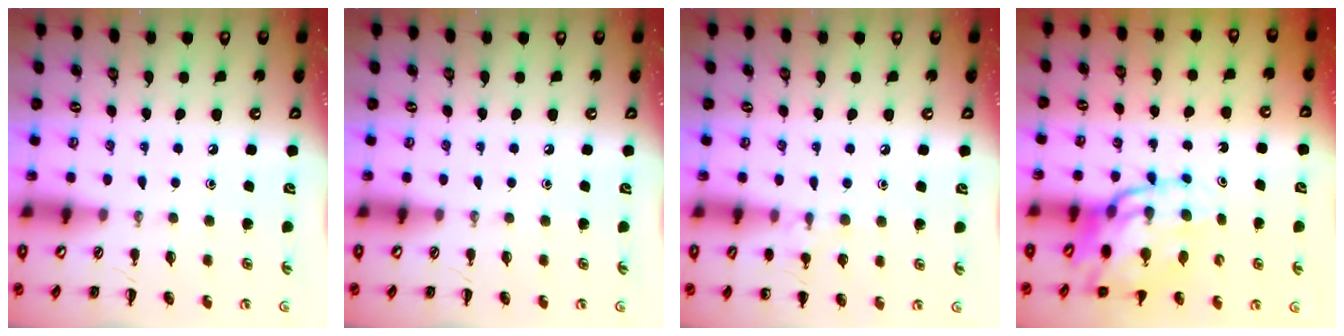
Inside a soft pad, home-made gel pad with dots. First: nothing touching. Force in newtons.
{"total": 0.0}
{"total": 7.2, "press": 6.8, "slide": 2.2}
{"total": 15.5, "press": 14.9, "slide": 4.3}